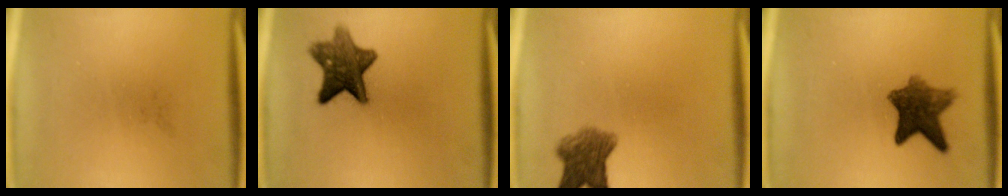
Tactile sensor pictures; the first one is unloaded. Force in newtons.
{"total": 9.1}
{"total": 6.2}
{"total": 7.7}